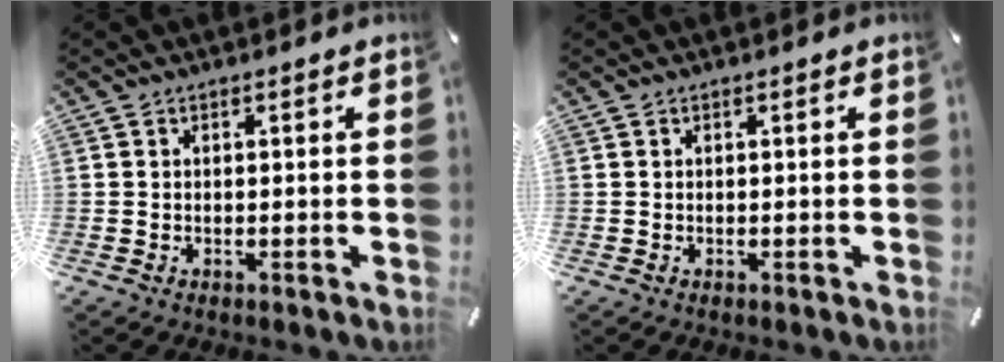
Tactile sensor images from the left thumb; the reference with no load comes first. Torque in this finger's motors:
{"motor_torque": [0.00, 0.00, 0.00, 0.00, 0.00]}